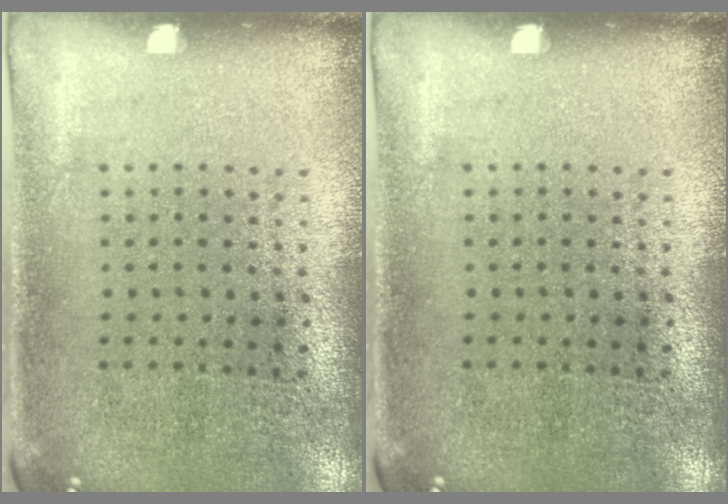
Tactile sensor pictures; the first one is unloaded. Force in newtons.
{"total": 0.0}